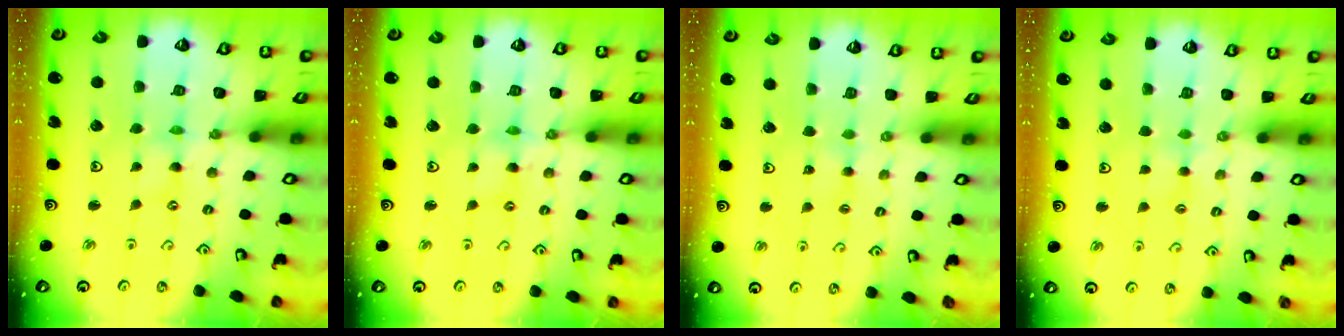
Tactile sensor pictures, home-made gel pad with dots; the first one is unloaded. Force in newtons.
{"total": 5.0, "press": 5.0, "slide": 0.4}
{"total": 1.7, "press": 1.7, "slide": 0.4}
{"total": 2.8, "press": 2.7, "slide": 0.5}